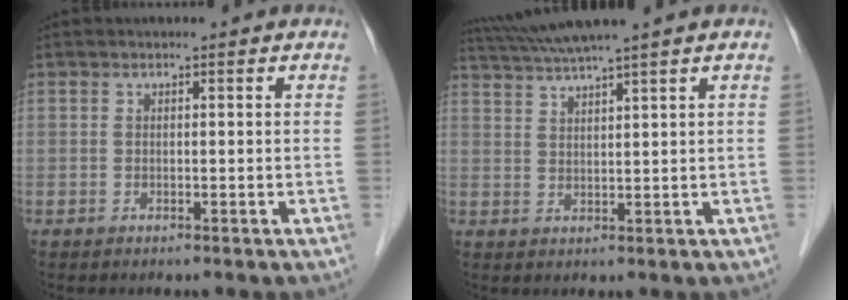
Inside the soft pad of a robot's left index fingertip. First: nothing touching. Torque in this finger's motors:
{"motor_torque": [0.56, -0.68, 0.17, 0.11]}